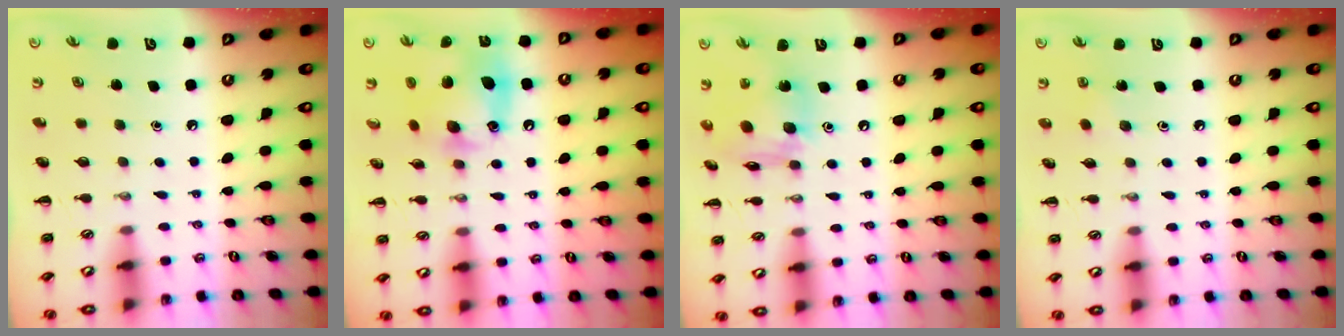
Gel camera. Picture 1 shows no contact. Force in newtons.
{"total": 13.4, "press": 13.3, "slide": 1.8}
{"total": 12.7, "press": 12.7, "slide": 0.9}
{"total": 1.4, "press": 1.3, "slide": 0.5}